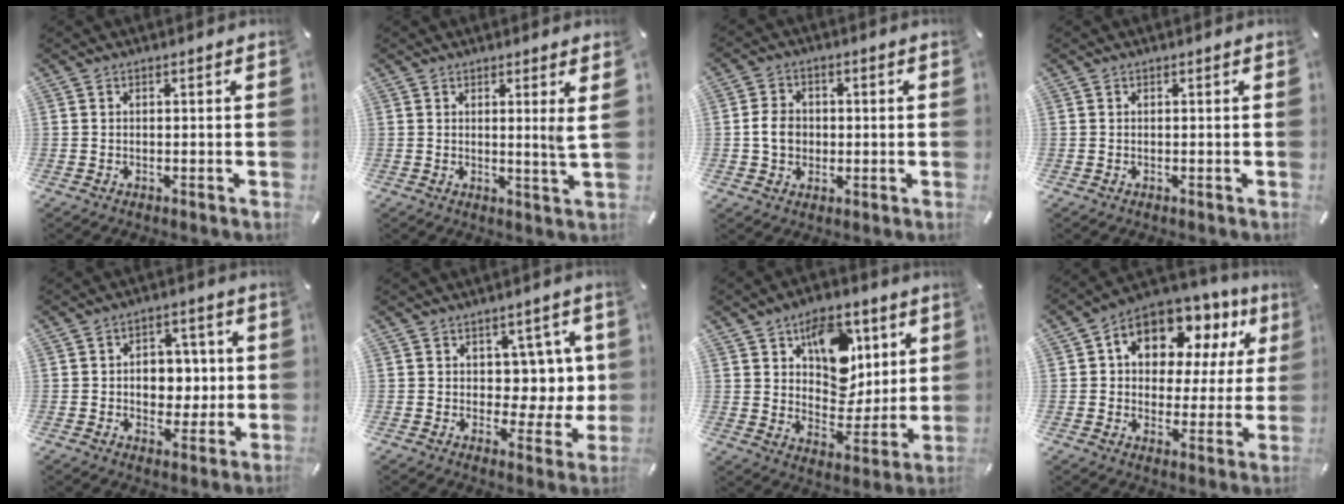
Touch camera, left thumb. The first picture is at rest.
{"total": 4.9, "force": [1.3, -0.2, 4.7], "torque": [-0.074, -0.016, 0.017]}
{"total": 5.9, "force": [-0.6, 5.1, 2.8], "torque": [-0.063, 0.004, -0.013]}
{"total": 0.0}
{"total": 8.1, "force": [-0.1, 6.4, 5.0], "torque": [-0.056, 0.001, -0.006]}
{"total": 7.8, "force": [2.3, 6.2, 4.1], "torque": [-0.048, -0.008, 0.043]}
{"total": 14.8, "force": [6.5, 11.0, 7.5], "torque": [-0.093, -0.034, 0.118]}
{"total": 12.2, "force": [6.8, 8.3, 5.9], "torque": [-0.106, -0.044, 0.123]}